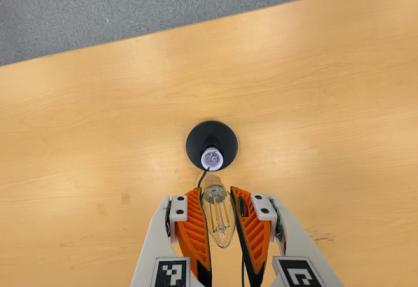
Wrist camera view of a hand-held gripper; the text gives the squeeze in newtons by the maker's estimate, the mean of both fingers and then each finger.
{"total": 21.6, "left": 23.9, "right": 19.4}